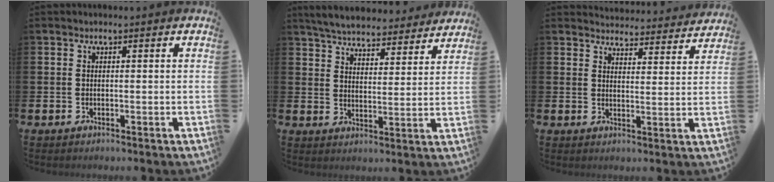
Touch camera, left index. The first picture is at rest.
{"total": 5.7, "force": [5.6, 1.0, 0.7], "torque": [-0.038, -0.039, 0.097]}
{"total": 4.3, "force": [4.3, 0.6, 0.0], "torque": [-0.005, -0.035, 0.074]}